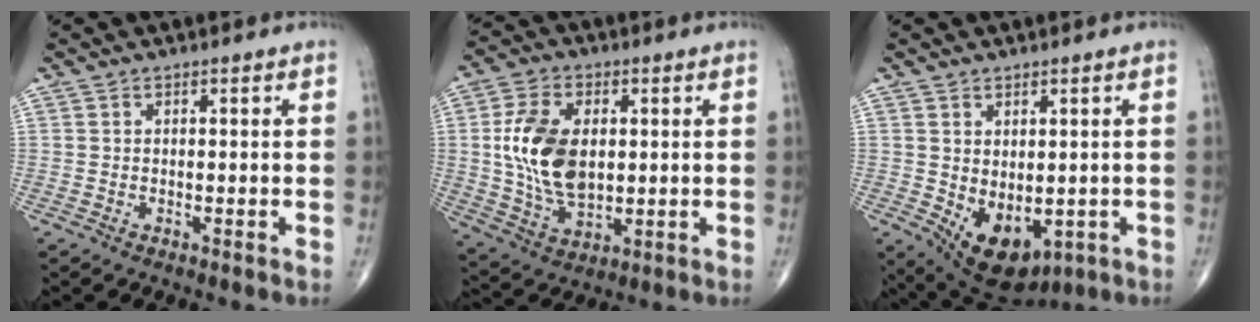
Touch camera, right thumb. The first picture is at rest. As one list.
[{"total": 14.3, "force": [1.5, 8.6, 11.3], "torque": [-0.205, -0.008, 0.032]}, {"total": 10.2, "force": [-2.1, 6.2, 7.9], "torque": [-0.101, -0.007, -0.005]}]